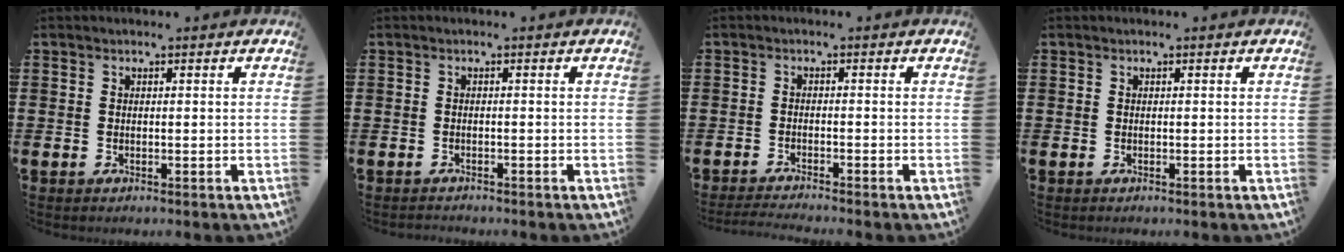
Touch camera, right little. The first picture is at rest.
{"total": 0.5, "force": [-0.5, 0.0, -0.1], "torque": [0.001, -0.001, -0.011]}
{"total": 1.4, "force": [-1.3, -0.2, 0.4], "torque": [-0.006, 0.002, -0.025]}
{"total": 0.0}